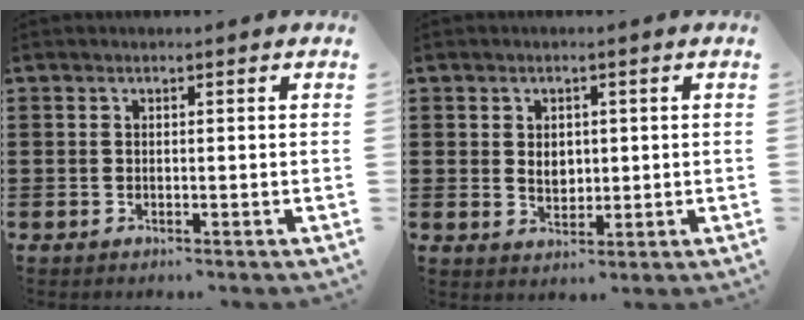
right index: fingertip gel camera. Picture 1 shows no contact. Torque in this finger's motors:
{"motor_torque": [2.14, 0.00, 0.14, 0.06]}